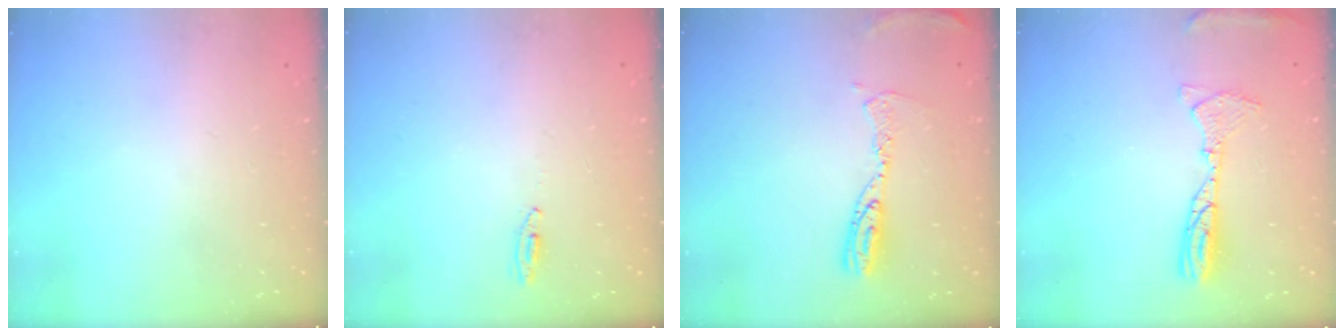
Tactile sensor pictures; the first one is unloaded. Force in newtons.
{"total": 2.7, "press": 2.5, "slide": 1.0}
{"total": 9.5, "press": 9.4, "slide": 0.9}
{"total": 10.6, "press": 10.4, "slide": 2.2}